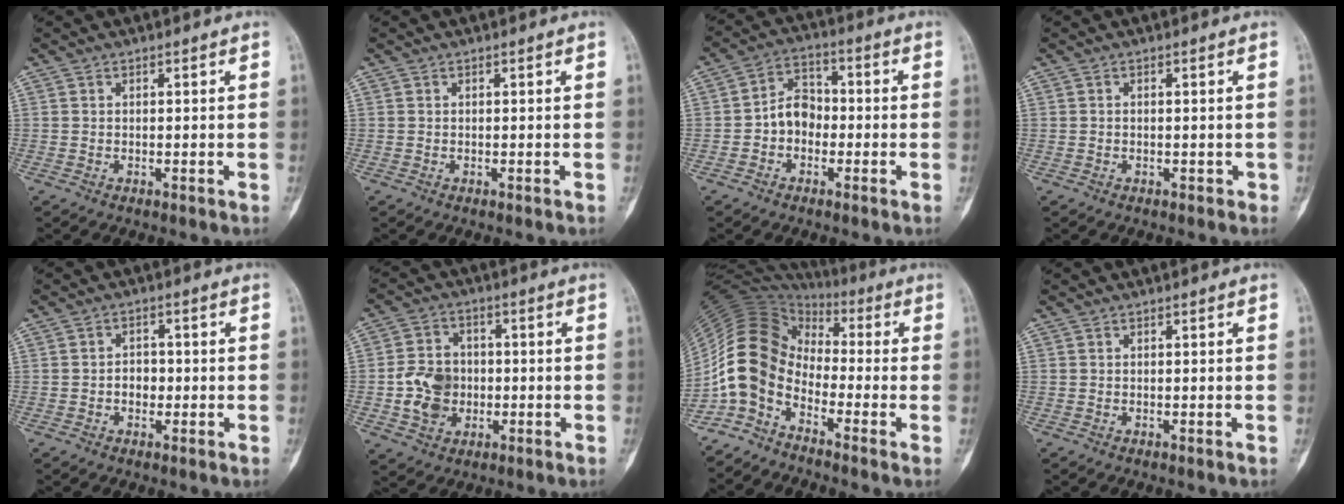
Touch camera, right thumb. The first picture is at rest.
{"total": 0.0}
{"total": 6.8, "force": [-1.4, 5.4, 4.0], "torque": [-0.043, 0.029, -0.039]}
{"total": 0.6, "force": [-0.2, 0.5, 0.3], "torque": [-0.004, 0.002, -0.002]}
{"total": 3.1, "force": [-0.6, 2.5, 1.8], "torque": [-0.012, 0.009, -0.012]}
{"total": 9.7, "force": [-1.4, 8.1, 5.3], "torque": [-0.074, 0.013, -0.024]}
{"total": 11.2, "force": [-4.9, 7.6, 6.6], "torque": [-0.120, 0.070, -0.115]}
{"total": 0.0}